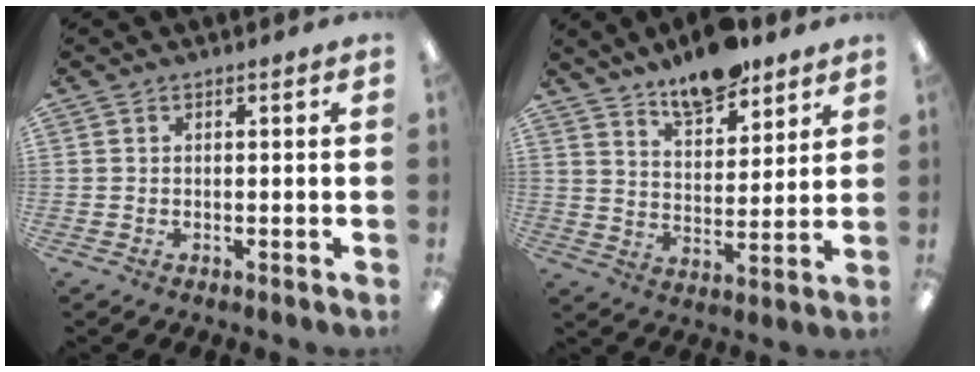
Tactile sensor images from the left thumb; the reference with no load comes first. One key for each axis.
{"total": 10.8, "fx": 8.9, "fy": 4.1, "fz": 4.6, "tx": -0.066, "ty": -0.050, "tz": 0.158}